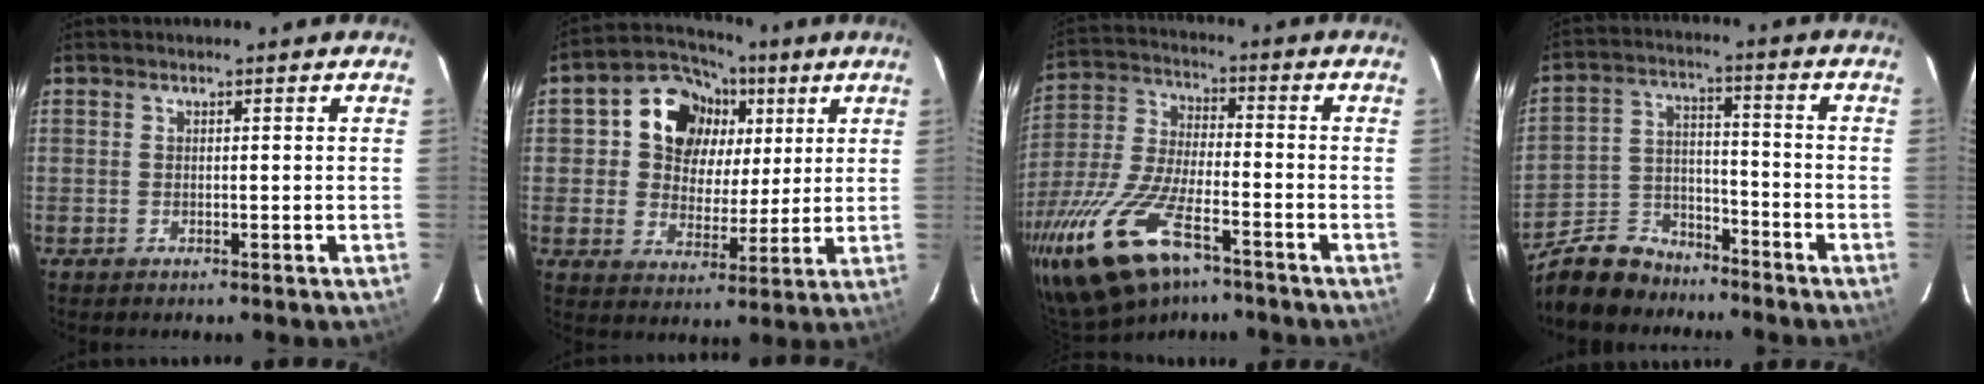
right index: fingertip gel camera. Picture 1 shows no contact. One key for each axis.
{"total": 13.4, "fx": 4.1, "fy": 11.2, "fz": 6.1, "tx": -0.140, "ty": 0.038, "tz": 0.066}
{"total": 17.9, "fx": -11.1, "fy": 7.1, "fz": 12.1, "tx": -0.268, "ty": -0.037, "tz": -0.211}
{"total": 13.0, "fx": -10.9, "fy": 5.8, "fz": 4.0, "tx": -0.109, "ty": 0.013, "tz": -0.184}